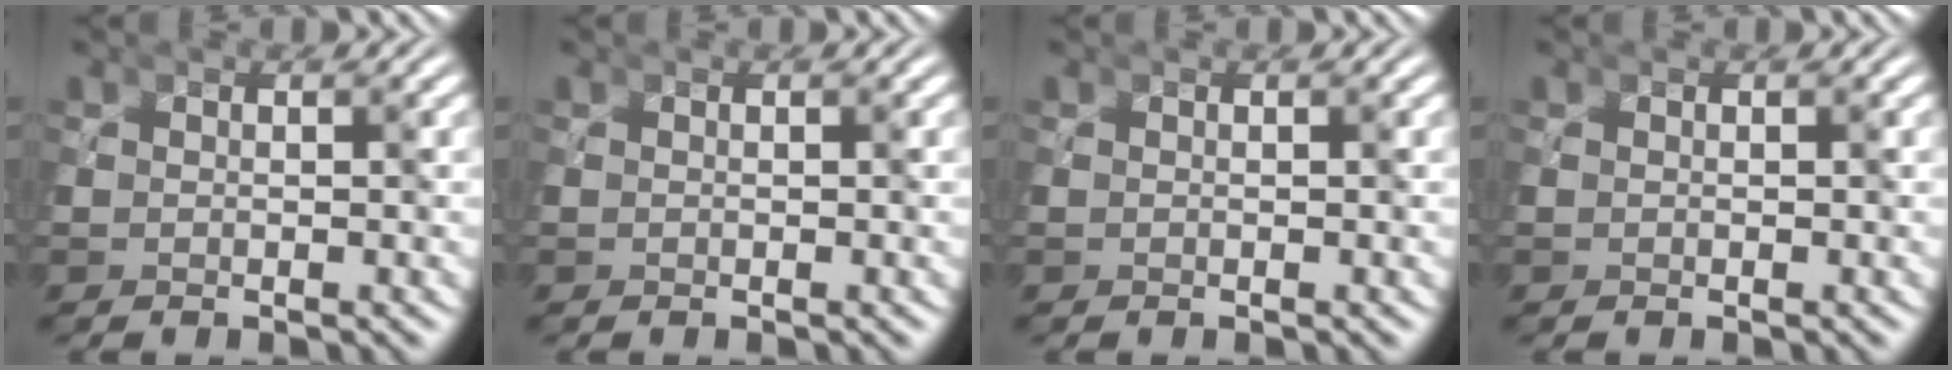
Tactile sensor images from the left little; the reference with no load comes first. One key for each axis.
{"total": 0.0}
{"total": 0.0}
{"total": 0.0}